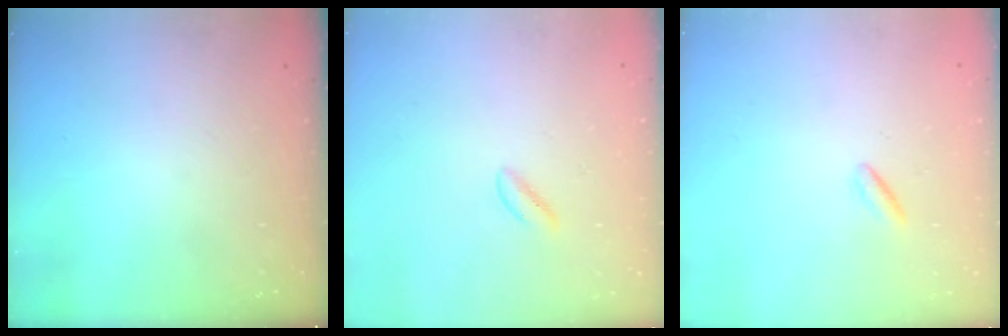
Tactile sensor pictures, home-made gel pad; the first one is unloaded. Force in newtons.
{"total": 1.1, "press": 1.0, "slide": 0.5}
{"total": 0.8, "press": 0.5, "slide": 0.6}